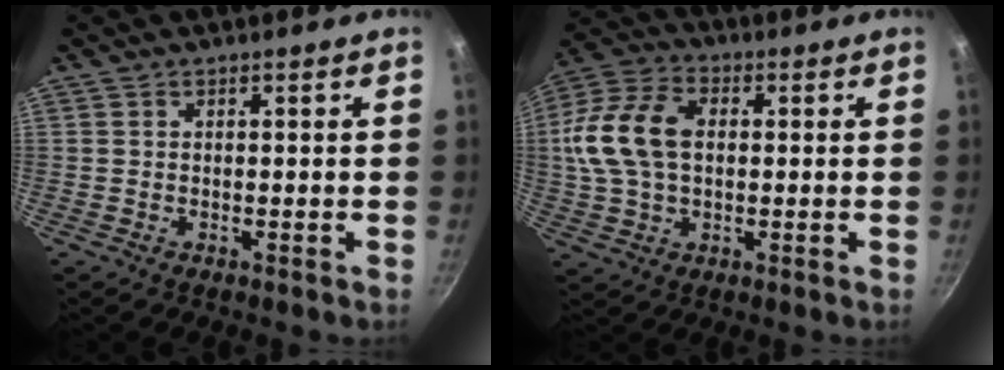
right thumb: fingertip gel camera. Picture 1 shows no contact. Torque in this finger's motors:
{"motor_torque": [0.04, 0.46, 0.49, -0.43, 0.31]}